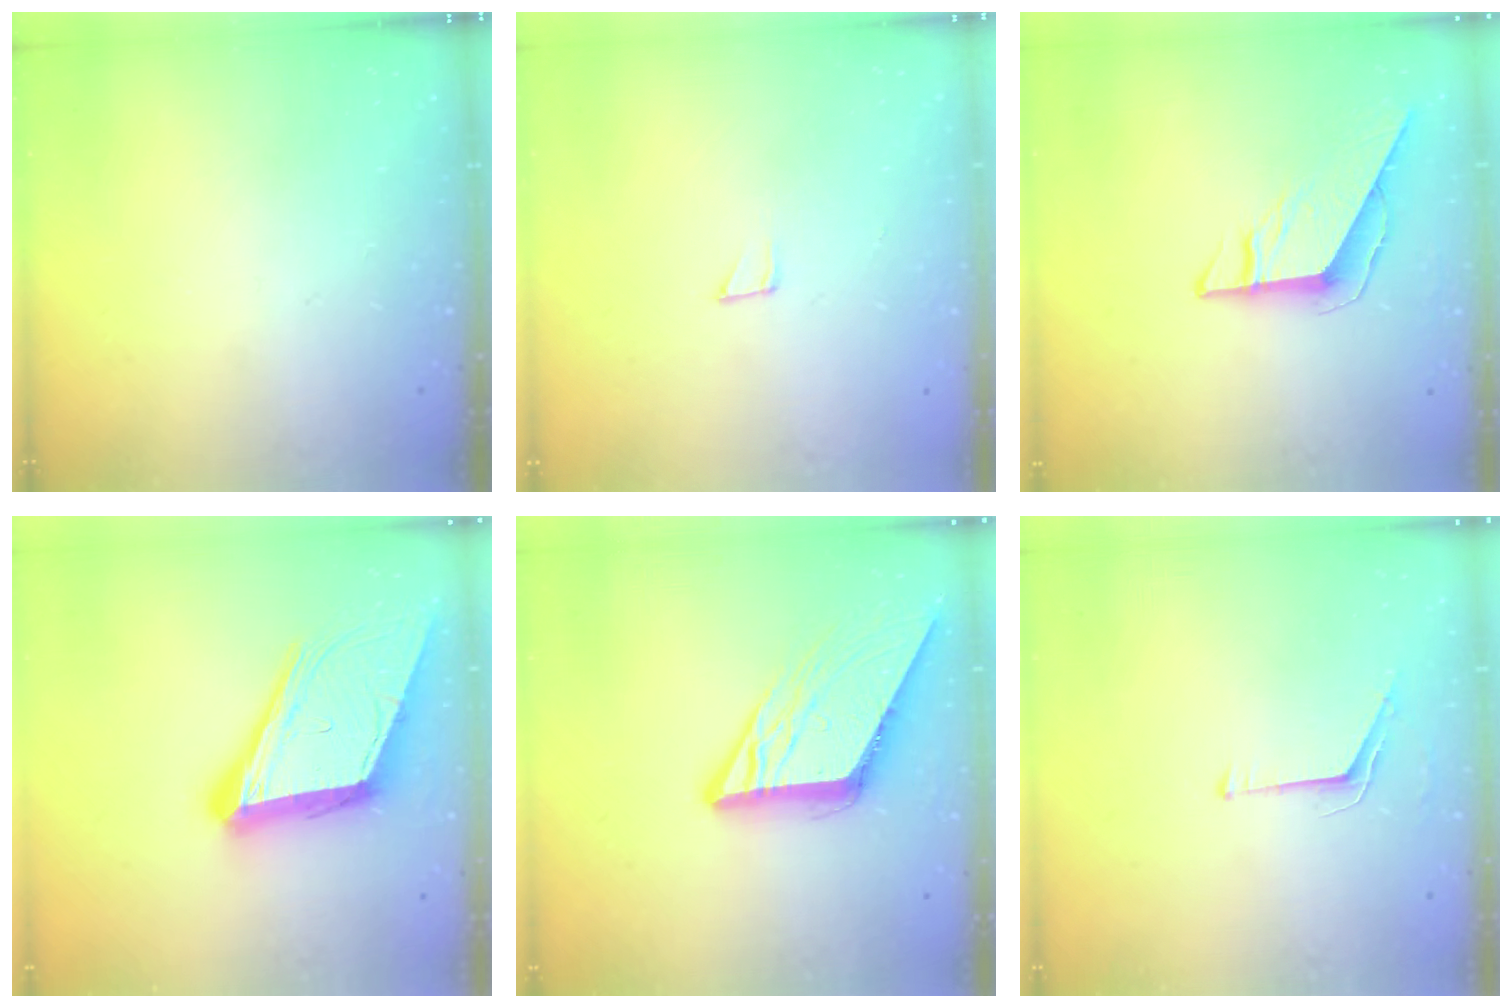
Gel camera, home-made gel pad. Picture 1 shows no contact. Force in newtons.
{"total": 2.5, "press": 2.5, "slide": 0.1}
{"total": 8.1, "press": 8.1, "slide": 0.6}
{"total": 20.2, "press": 19.8, "slide": 3.9}
{"total": 10.5, "press": 10.4, "slide": 0.9}
{"total": 4.6, "press": 4.5, "slide": 0.3}